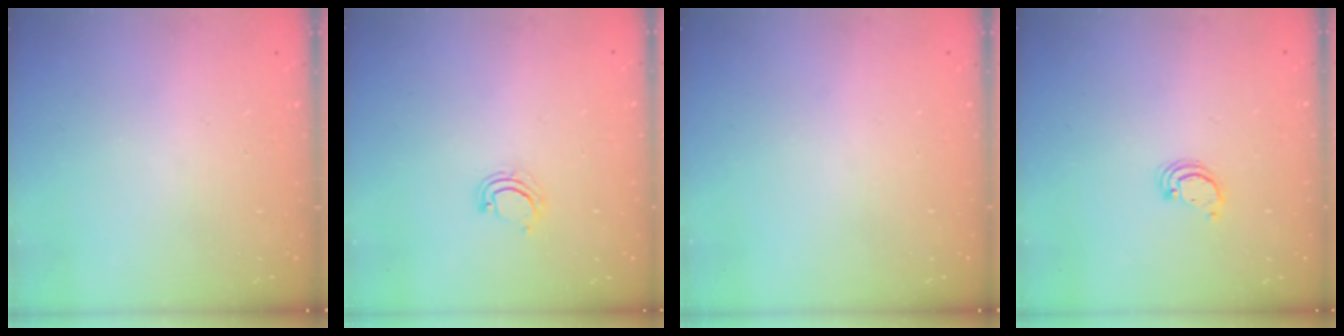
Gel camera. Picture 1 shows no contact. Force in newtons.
{"total": 2.2, "press": 2.2, "slide": 0.1}
{"total": 0.0}
{"total": 2.4, "press": 2.4, "slide": 0.2}